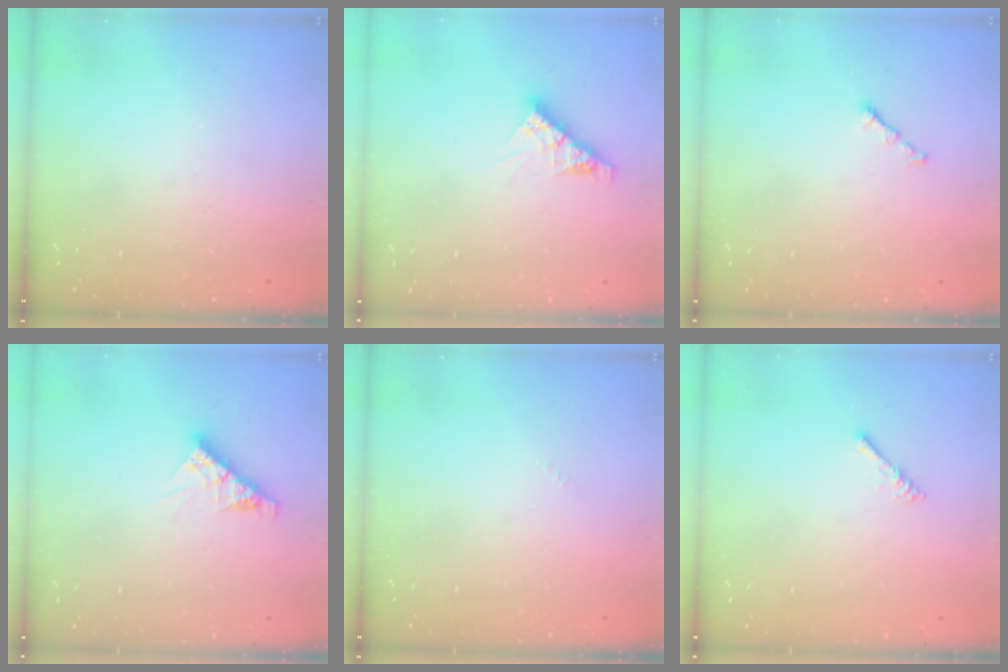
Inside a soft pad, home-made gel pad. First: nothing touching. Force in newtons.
{"total": 8.0, "press": 8.0, "slide": 0.7}
{"total": 0.8, "press": 0.7, "slide": 0.4}
{"total": 8.0, "press": 8.0, "slide": 0.7}
{"total": 0.0}
{"total": 1.7, "press": 1.6, "slide": 0.4}